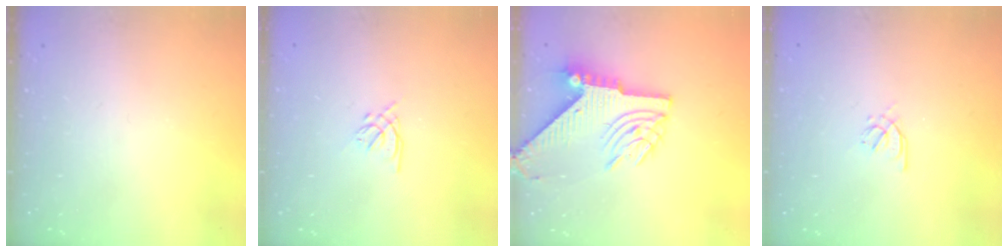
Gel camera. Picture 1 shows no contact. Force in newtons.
{"total": 1.6, "press": 1.5, "slide": 0.6}
{"total": 9.8, "press": 9.7, "slide": 1.3}
{"total": 2.4, "press": 2.3, "slide": 0.6}